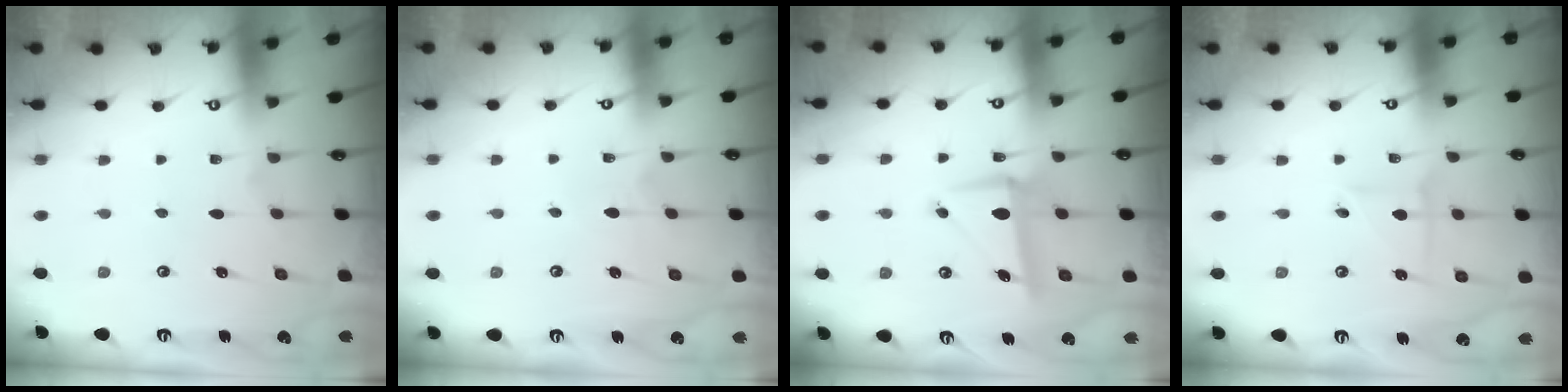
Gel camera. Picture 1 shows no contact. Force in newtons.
{"total": 4.4, "press": 4.4, "slide": 0.5}
{"total": 8.1, "press": 8.0, "slide": 1.0}
{"total": 3.2, "press": 3.1, "slide": 0.7}